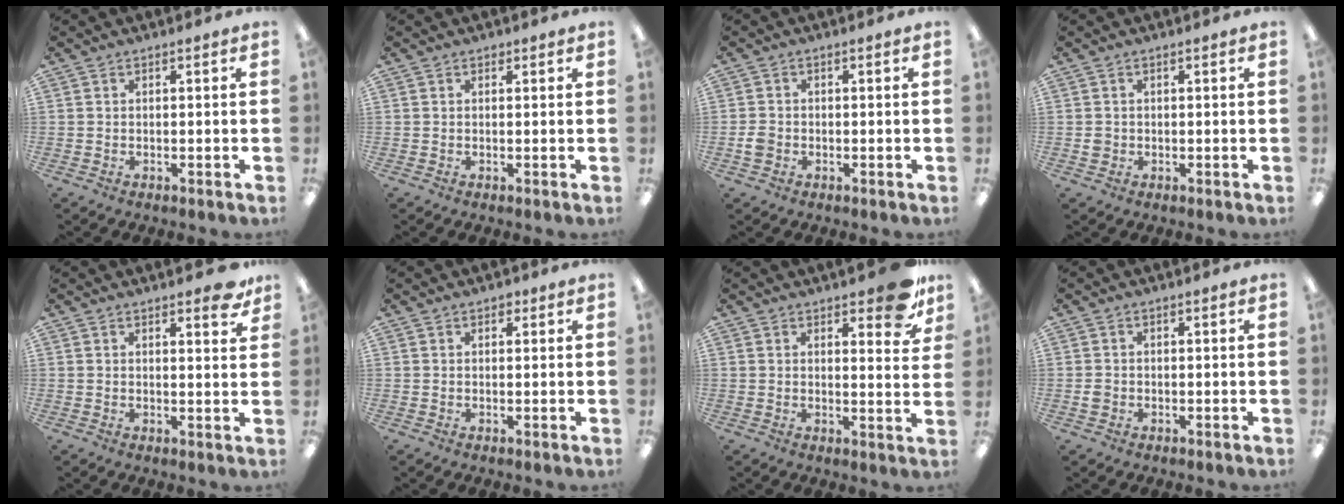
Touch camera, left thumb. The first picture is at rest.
{"total": 0.7, "force": [0.6, 0.3, 0.1], "torque": [0.005, -0.002, 0.009]}
{"total": 2.3, "force": [-0.6, 2.0, 1.1], "torque": [-0.019, 0.004, -0.011]}
{"total": 1.5, "force": [0.2, 1.5, 0.5], "torque": [-0.002, 0.002, -0.001]}
{"total": 4.5, "force": [3.6, 1.2, 2.5], "torque": [-0.026, -0.020, 0.058]}
{"total": 1.6, "force": [1.3, 0.8, 0.6], "torque": [-0.005, -0.003, 0.022]}
{"total": 9.4, "force": [6.9, 3.3, 5.5], "torque": [-0.051, -0.046, 0.114]}
{"total": 1.2, "force": [-0.1, 1.1, 0.5], "torque": [-0.010, 0.004, -0.002]}